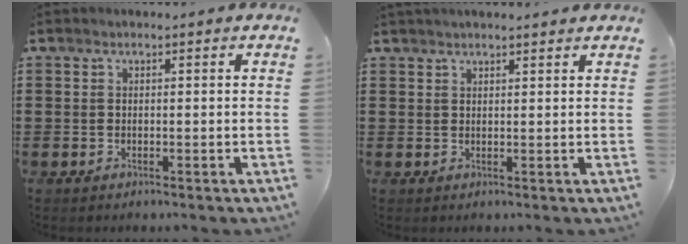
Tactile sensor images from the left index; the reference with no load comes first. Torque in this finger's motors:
{"motor_torque": [1.14, -0.63, 0.50, 0.06]}